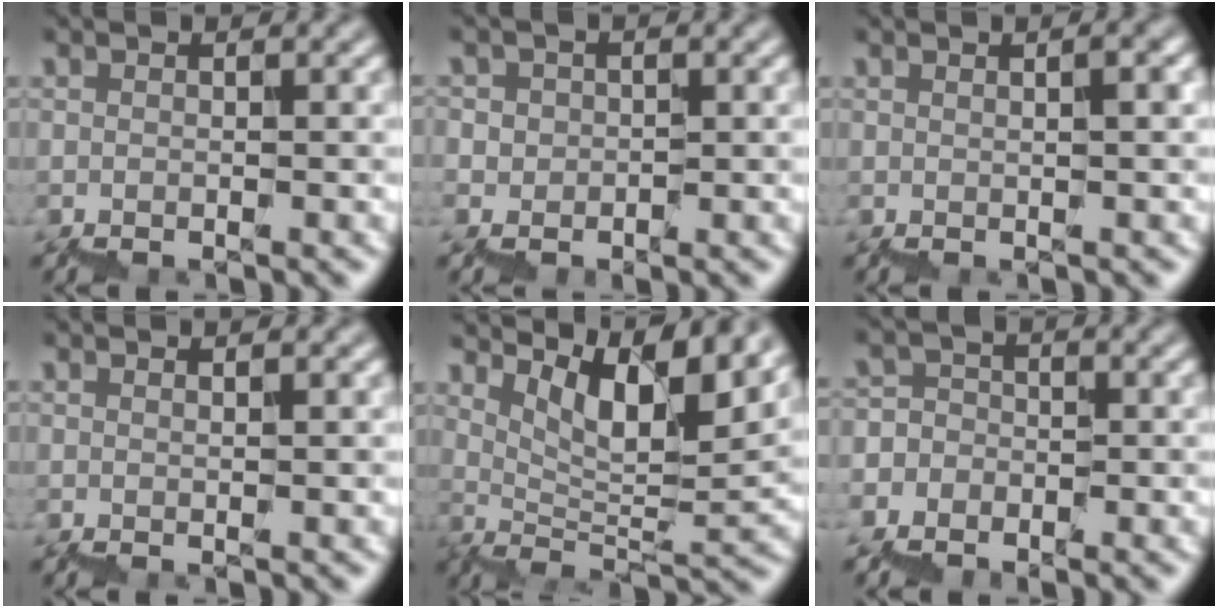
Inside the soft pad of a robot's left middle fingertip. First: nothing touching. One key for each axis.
{"total": 1.1, "fx": 0.2, "fy": 0.5, "fz": -0.9, "tx": 0.008, "ty": 0.011, "tz": 0.000}
{"total": 2.0, "fx": 0.6, "fy": 0.6, "fz": 1.8, "tx": -0.010, "ty": 0.010, "tz": 0.005}
{"total": 0.9, "fx": 0.6, "fy": 0.2, "fz": 0.6, "tx": 0.001, "ty": 0.002, "tz": 0.009}
{"total": 8.6, "fx": 6.7, "fy": 1.5, "fz": 5.1, "tx": -0.073, "ty": 0.012, "tz": 0.125}
{"total": 1.3, "fx": -0.8, "fy": 0.8, "fz": -0.6, "tx": 0.000, "ty": 0.011, "tz": -0.023}